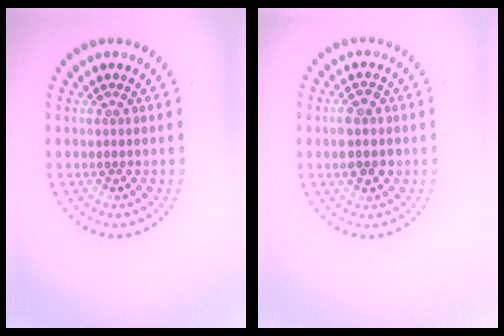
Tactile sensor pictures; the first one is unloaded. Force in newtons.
{"total": 2.7, "press": 2.7, "slide": 0.2}